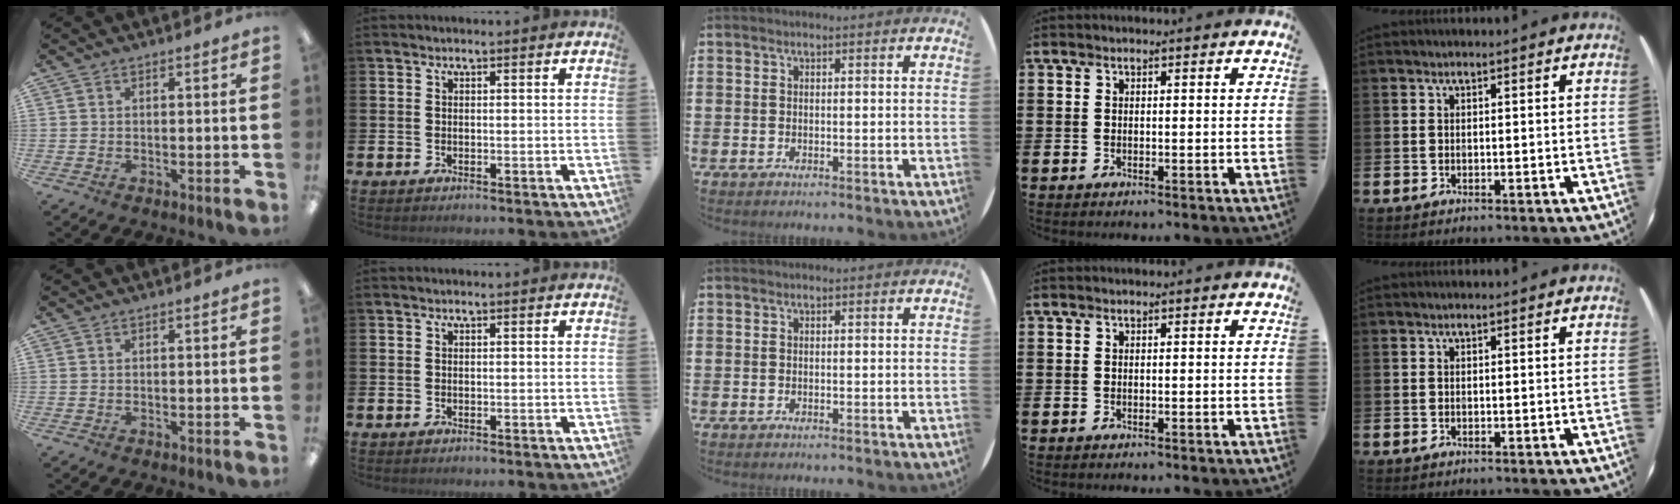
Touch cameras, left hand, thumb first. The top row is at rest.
{}